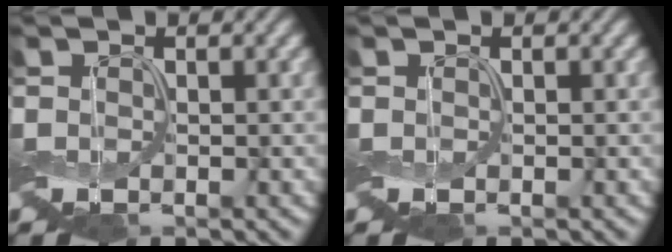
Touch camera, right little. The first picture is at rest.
{"total": 0.0}